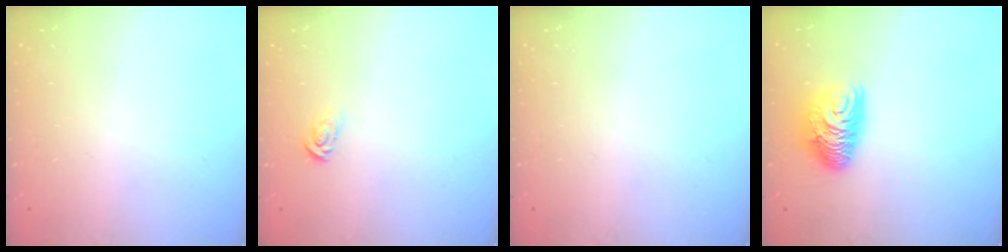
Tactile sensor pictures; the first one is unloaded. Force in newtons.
{"total": 2.8, "press": 2.8, "slide": 0.2}
{"total": 0.0}
{"total": 10.1, "press": 10.1, "slide": 0.6}